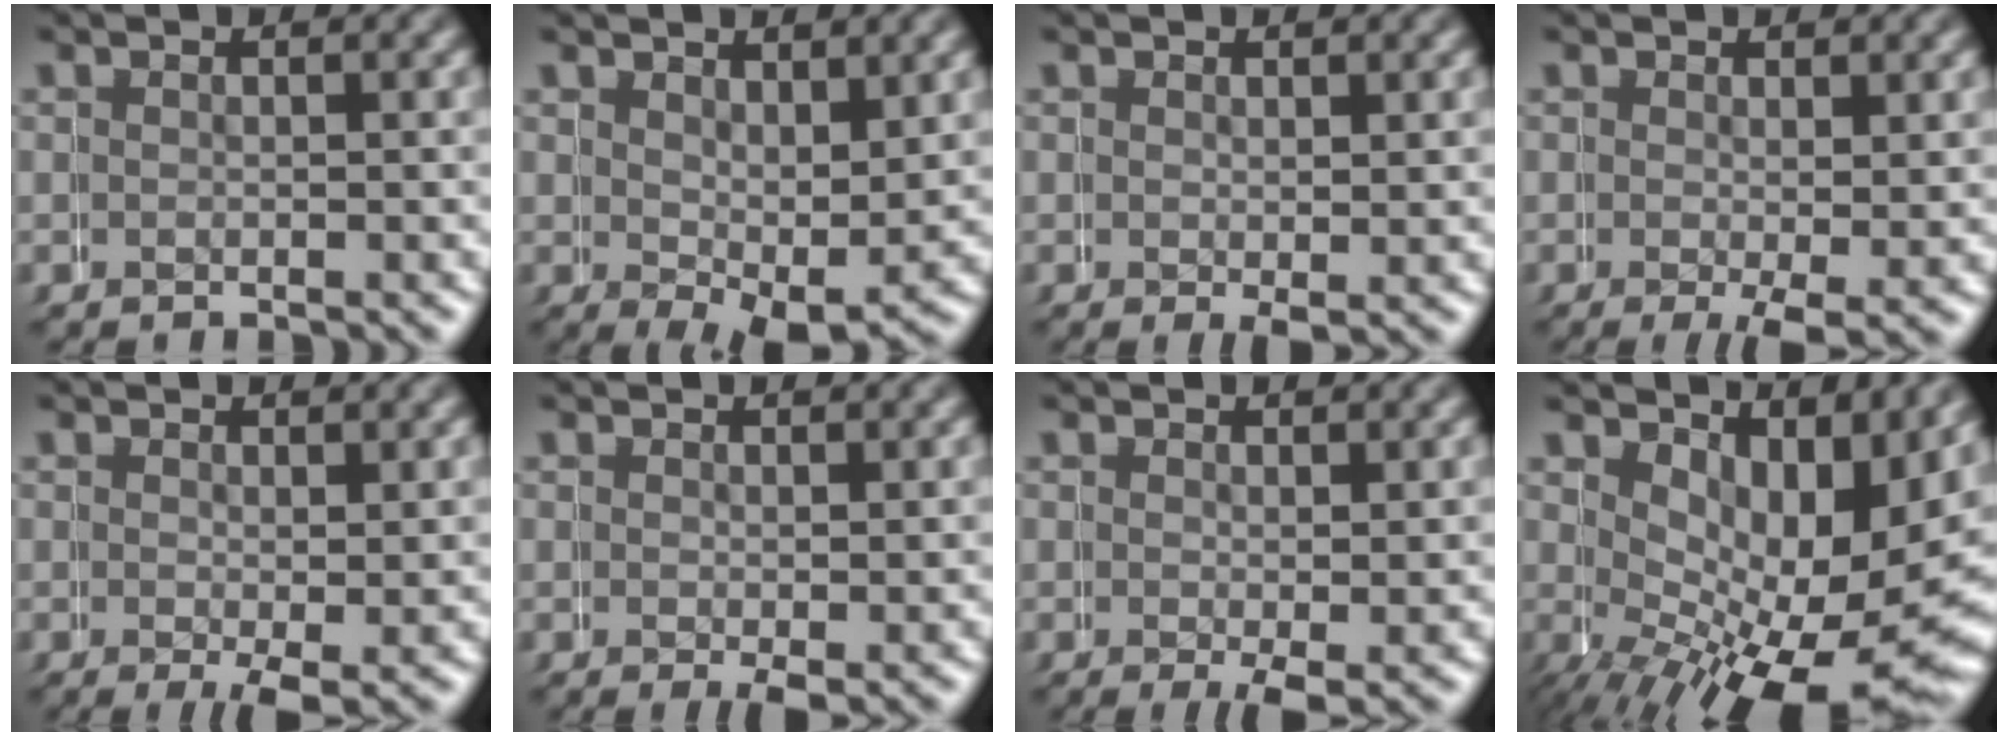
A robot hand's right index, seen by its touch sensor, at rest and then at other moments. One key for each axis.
{"total": 3.2, "fx": 0.1, "fy": 1.6, "fz": 2.8, "tx": -0.049, "ty": -0.030, "tz": 0.014}
{"total": 0.9, "fx": 0.2, "fy": 0.2, "fz": 0.9, "tx": -0.011, "ty": -0.008, "tz": 0.005}
{"total": 2.4, "fx": -0.8, "fy": 0.4, "fz": 2.2, "tx": -0.028, "ty": -0.016, "tz": -0.008}
{"total": 2.2, "fx": -0.7, "fy": 0.5, "fz": 2.0, "tx": -0.027, "ty": -0.015, "tz": -0.006}
{"total": 1.2, "fx": -0.2, "fy": 0.3, "fz": 1.1, "tx": -0.014, "ty": -0.009, "tz": 0.000}
{"total": 1.8, "fx": -0.6, "fy": 0.4, "fz": 1.7, "tx": -0.023, "ty": -0.013, "tz": -0.004}
{"total": 12.0, "fx": -2.4, "fy": 6.0, "fz": 10.1, "tx": -0.133, "ty": -0.055, "tz": -0.006}